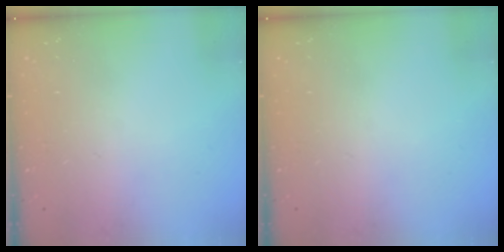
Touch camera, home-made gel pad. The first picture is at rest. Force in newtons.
{"total": 0.0}